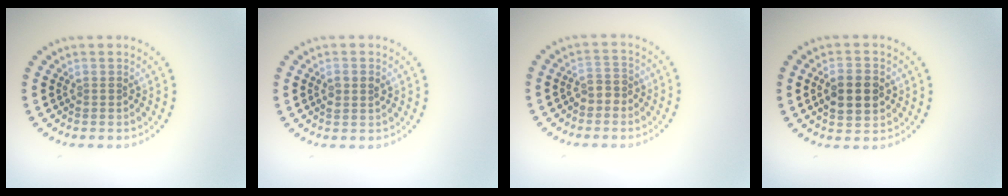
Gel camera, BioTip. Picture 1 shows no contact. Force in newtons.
{"total": 1.5, "press": 1.5, "slide": 0.3}
{"total": 1.7, "press": 1.6, "slide": 0.7}
{"total": 4.7, "press": 4.7, "slide": 0.1}